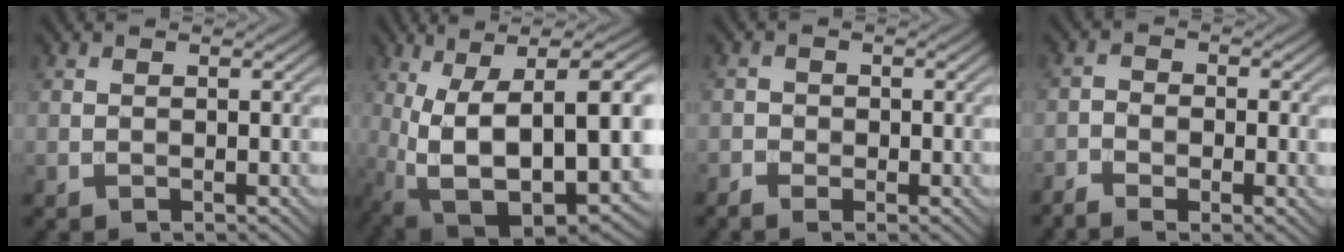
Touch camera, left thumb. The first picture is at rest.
{"total": 17.0, "force": [-0.7, 6.9, 15.6], "torque": [-0.255, -0.015, 0.025]}
{"total": 1.9, "force": [-1.1, 1.4, 0.8], "torque": [-0.015, -0.002, -0.024]}
{"total": 4.8, "force": [-2.9, 2.1, 3.2], "torque": [-0.060, -0.010, -0.054]}